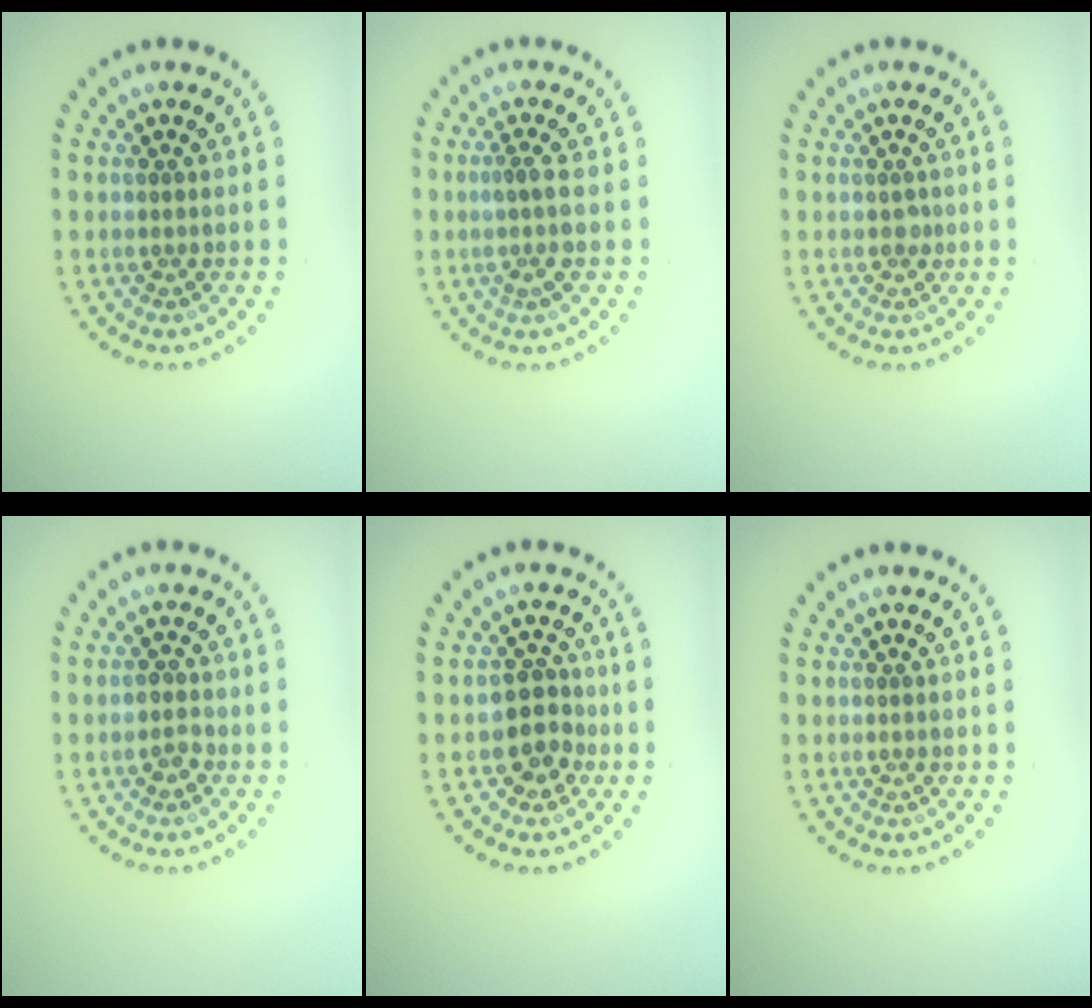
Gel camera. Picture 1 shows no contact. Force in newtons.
{"total": 1.8, "press": 1.4, "slide": 1.1}
{"total": 0.6, "press": 0.6, "slide": 0.3}
{"total": 1.4, "press": 1.4, "slide": 0.4}
{"total": 2.8, "press": 2.5, "slide": 1.3}
{"total": 0.0}